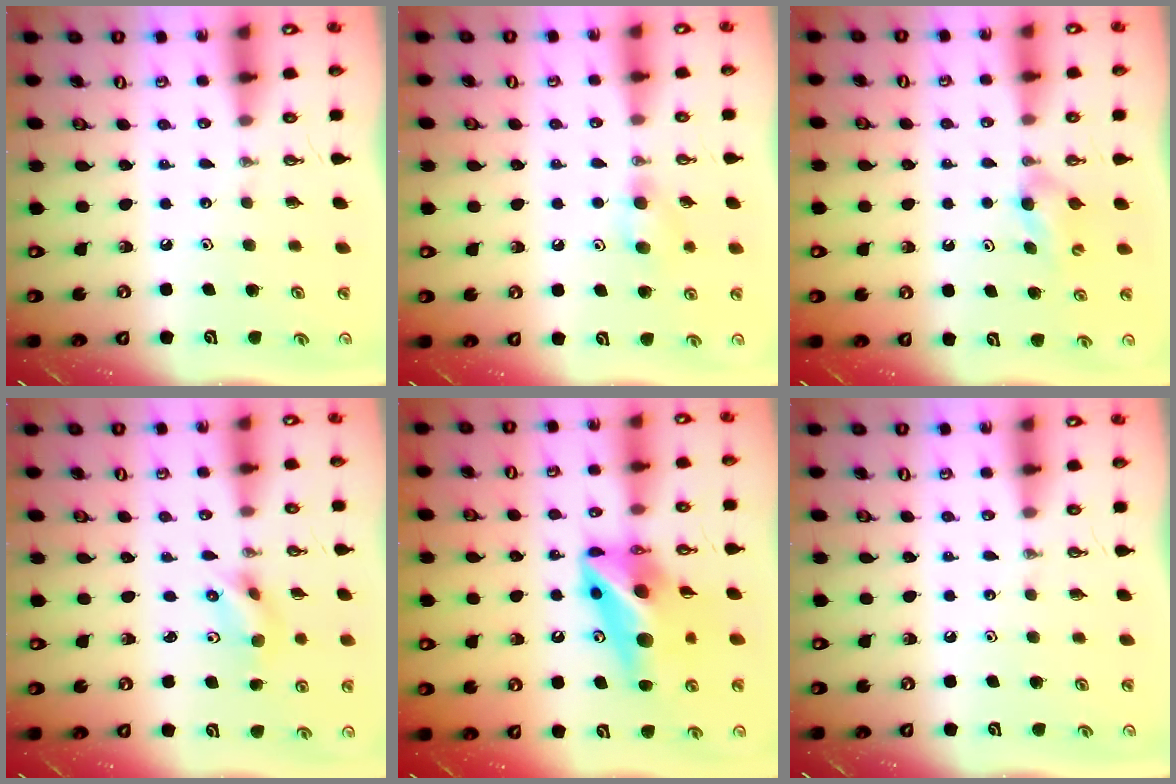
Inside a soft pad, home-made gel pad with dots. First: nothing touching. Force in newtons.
{"total": 6.3, "press": 6.2, "slide": 1.3}
{"total": 4.1, "press": 3.9, "slide": 1.2}
{"total": 4.9, "press": 2.9, "slide": 3.9}
{"total": 14.1, "press": 13.9, "slide": 2.0}
{"total": 0.0}